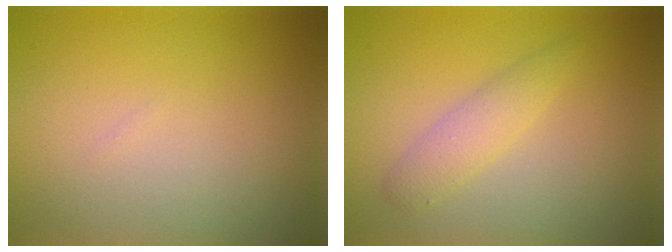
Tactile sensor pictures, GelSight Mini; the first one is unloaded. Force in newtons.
{"total": 2.2, "press": 2.2, "slide": 0.1}